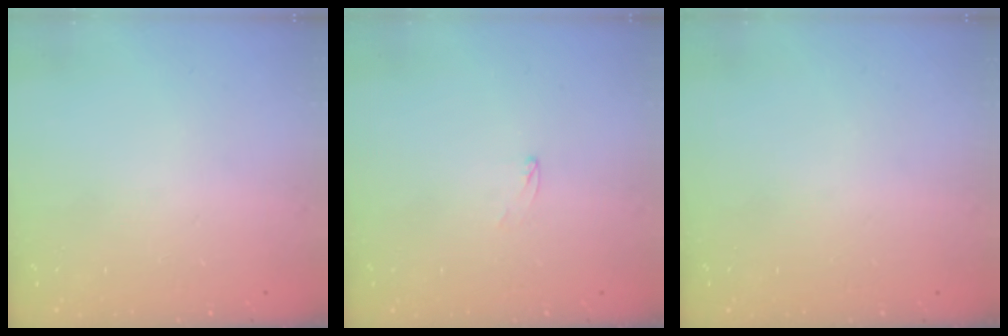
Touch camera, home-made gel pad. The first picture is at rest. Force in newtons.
{"total": 2.2, "press": 2.2, "slide": 0.2}
{"total": 0.0}